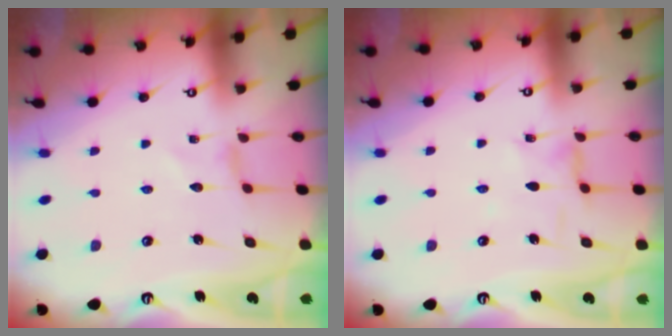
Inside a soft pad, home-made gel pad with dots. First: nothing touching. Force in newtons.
{"total": 2.5, "press": 2.5, "slide": 0.4}